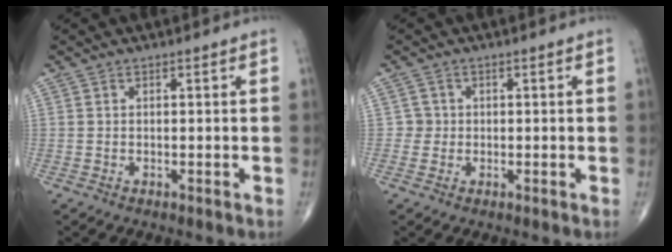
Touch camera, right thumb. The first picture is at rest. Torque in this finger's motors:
{"motor_torque": [-0.28, -0.04, 0.00, 0.00, 0.00]}